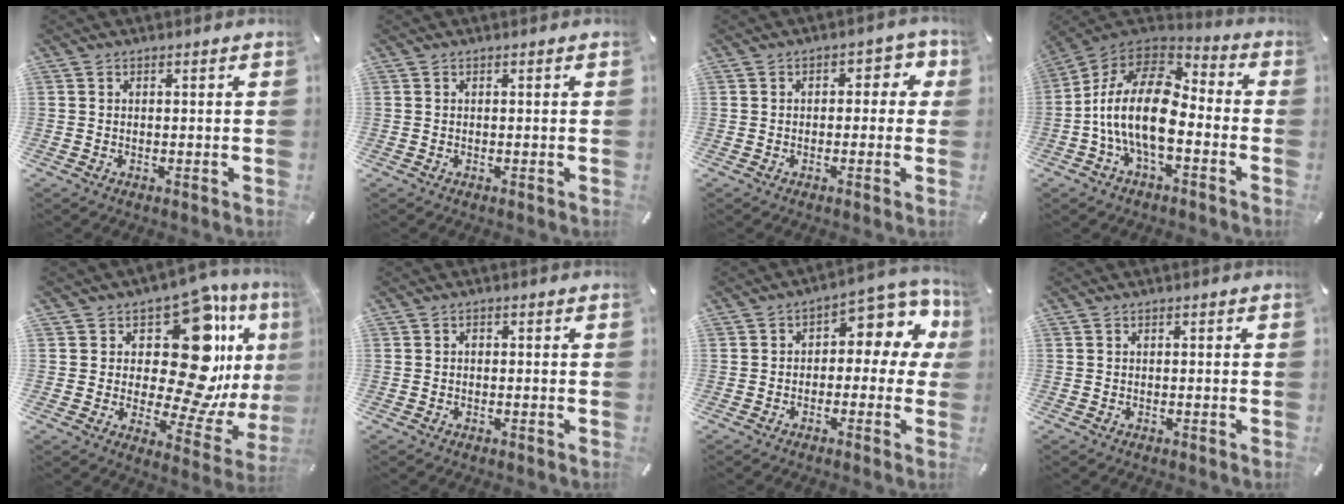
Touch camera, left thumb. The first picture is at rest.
{"total": 0.0}
{"total": 4.5, "force": [0.3, 3.0, 3.2], "torque": [-0.034, 0.004, -0.006]}
{"total": 19.5, "force": [-4.1, 10.5, 15.9], "torque": [-0.318, 0.029, -0.069]}
{"total": 23.0, "force": [8.5, 11.4, 18.0], "torque": [-0.256, -0.082, 0.140]}
{"total": 0.5, "force": [-0.1, 0.4, 0.2], "torque": [-0.003, 0.003, -0.004]}
{"total": 8.6, "force": [2.4, 4.9, 6.6], "torque": [-0.087, -0.021, 0.040]}
{"total": 0.0}